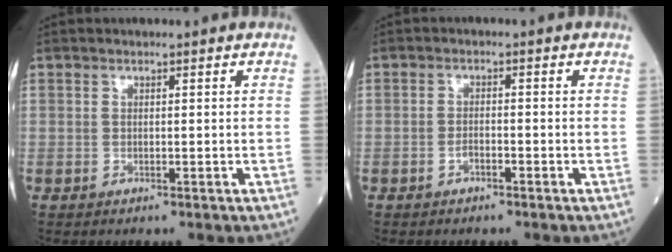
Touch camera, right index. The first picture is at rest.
{"total": 1.6, "force": [-0.9, 0.6, 1.1], "torque": [-0.016, 0.004, -0.016]}